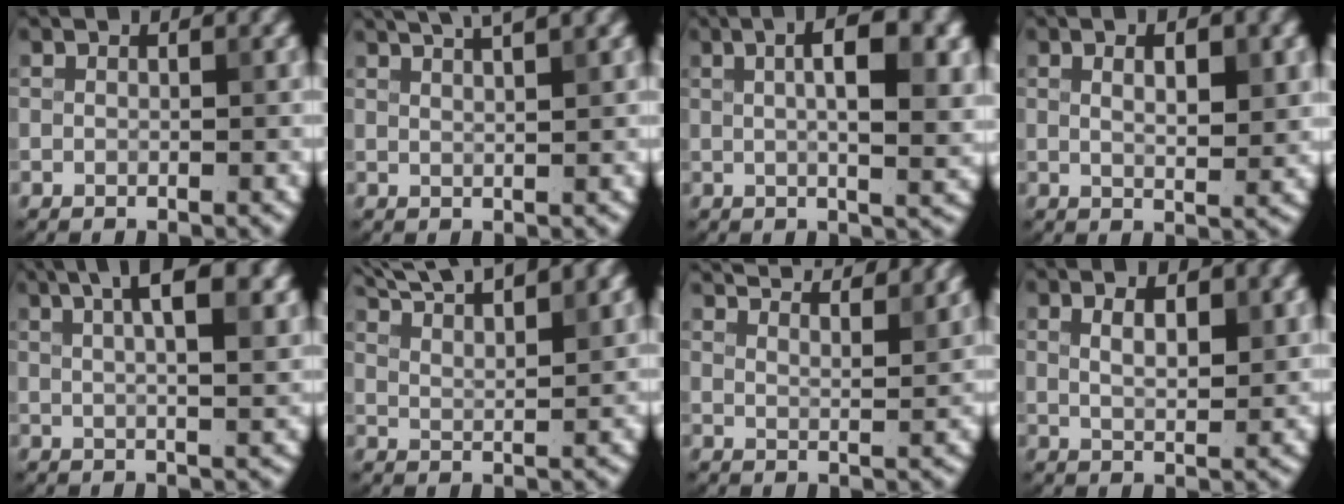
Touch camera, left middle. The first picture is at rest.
{"total": 5.5, "force": [3.9, 1.8, 3.4], "torque": [-0.019, 0.035, 0.024]}
{"total": 6.6, "force": [1.5, 2.0, 6.1], "torque": [-0.081, 0.010, 0.022]}
{"total": 3.6, "force": [1.3, 1.1, 3.1], "torque": [-0.049, 0.000, 0.024]}
{"total": 7.8, "force": [3.5, 2.9, 6.4], "torque": [-0.060, 0.031, 0.028]}
{"total": 7.5, "force": [6.2, 1.7, 3.8], "torque": [-0.047, 0.027, 0.072]}
{"total": 8.4, "force": [7.1, 2.1, 3.9], "torque": [-0.036, 0.029, 0.059]}
{"total": 3.1, "force": [1.4, 1.2, 2.5], "torque": [-0.044, 0.000, 0.026]}